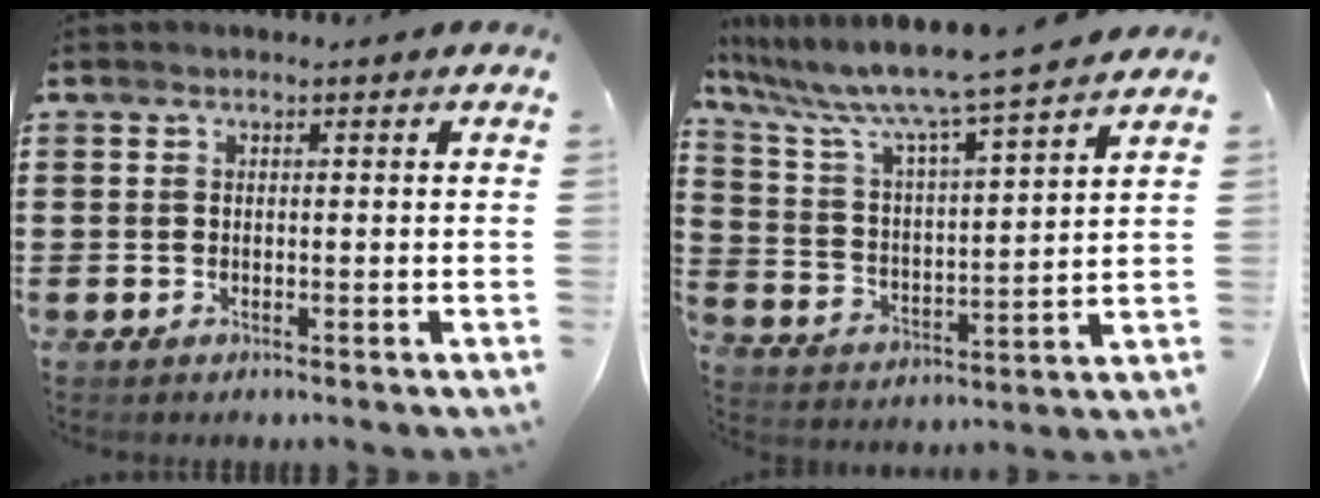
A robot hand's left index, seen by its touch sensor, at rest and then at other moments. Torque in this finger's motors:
{"motor_torque": [1.77, -0.37, 0.64, 0.21]}